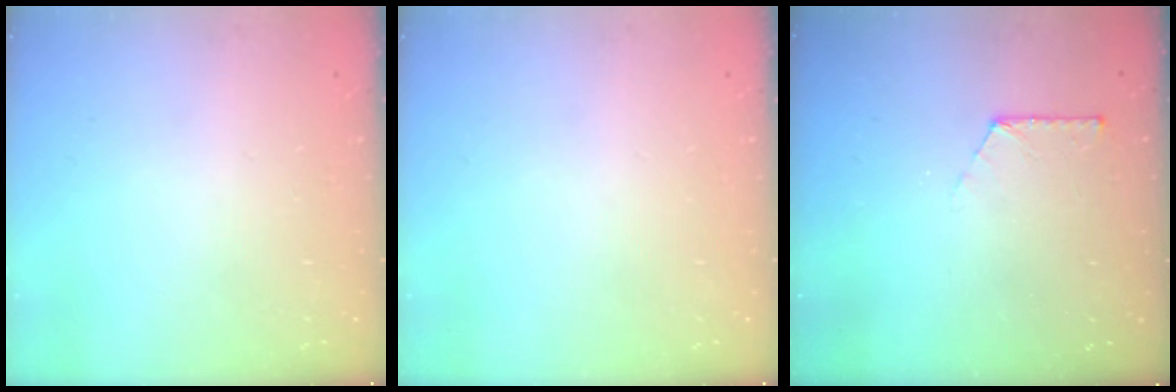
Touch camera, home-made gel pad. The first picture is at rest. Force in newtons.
{"total": 0.0}
{"total": 5.4, "press": 5.4, "slide": 0.6}